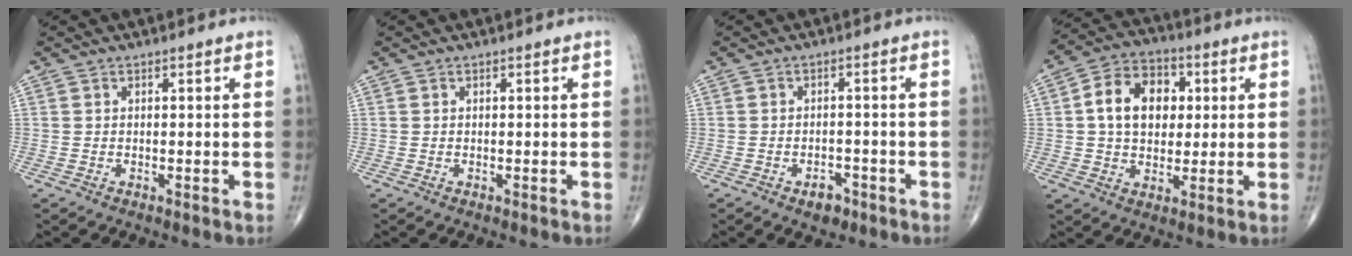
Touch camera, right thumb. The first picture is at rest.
{"total": 0.0}
{"total": 3.4, "force": [-2.0, 2.0, 1.7], "torque": [-0.014, 0.011, -0.025]}
{"total": 12.9, "force": [2.2, 9.3, 8.6], "torque": [-0.114, 0.011, 0.031]}